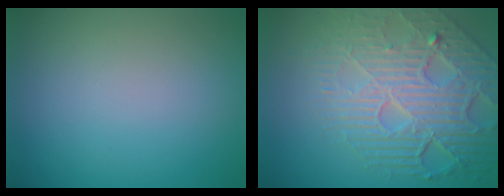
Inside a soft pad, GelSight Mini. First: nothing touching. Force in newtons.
{"total": 8.2, "press": 5.9, "slide": 5.7}